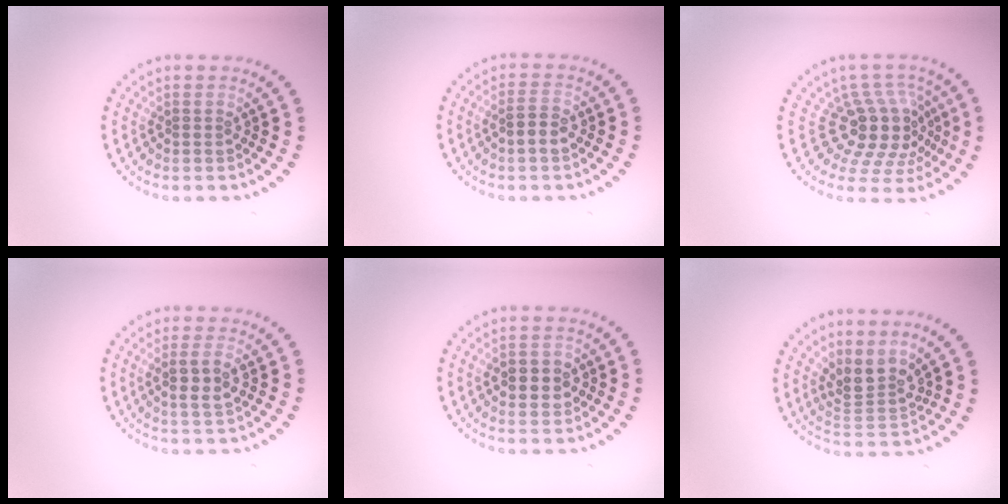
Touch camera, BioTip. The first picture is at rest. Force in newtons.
{"total": 2.2, "press": 2.2, "slide": 0.3}
{"total": 5.0, "press": 3.6, "slide": 3.4}
{"total": 2.4, "press": 2.3, "slide": 0.7}
{"total": 2.8, "press": 2.8, "slide": 0.3}
{"total": 3.1, "press": 2.2, "slide": 2.1}